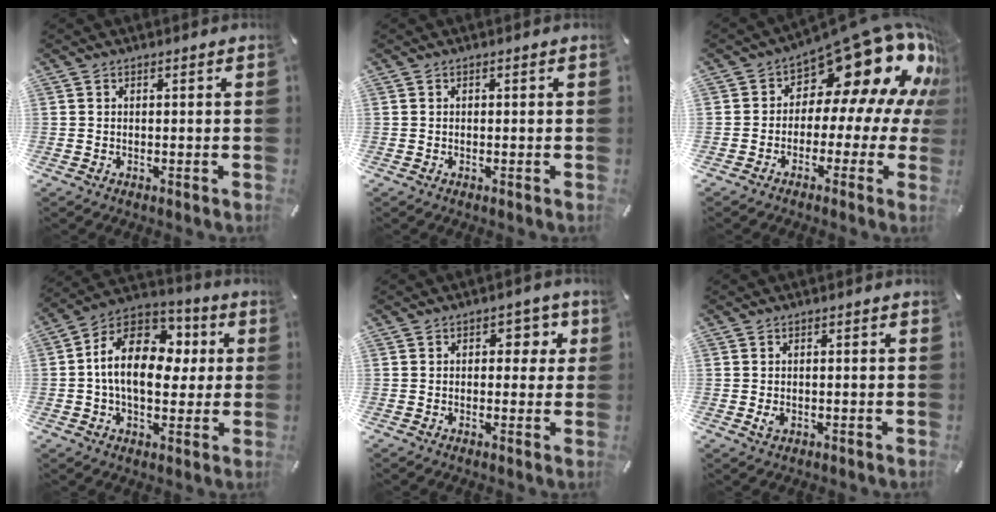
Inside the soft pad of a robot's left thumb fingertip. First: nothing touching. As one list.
[{"total": 0.0}, {"total": 20.2, "force": [10.1, 9.9, 14.4], "torque": [-0.203, -0.078, 0.170]}, {"total": 17.6, "force": [1.8, 12.0, 12.7], "torque": [-0.236, -0.001, 0.032]}, {"total": 4.8, "force": [1.1, 3.3, 3.3], "torque": [-0.022, -0.007, 0.007]}, {"total": 1.9, "force": [-0.5, 1.1, 1.4], "torque": [-0.025, 0.001, -0.007]}]